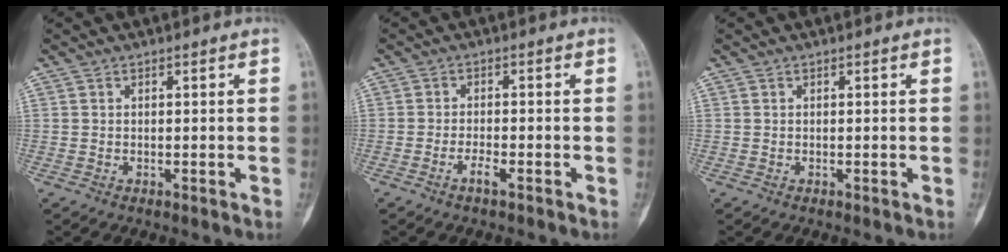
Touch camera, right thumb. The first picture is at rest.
{"total": 2.4, "force": [-1.5, 0.5, 1.8], "torque": [-0.037, 0.007, -0.031]}
{"total": 0.0}